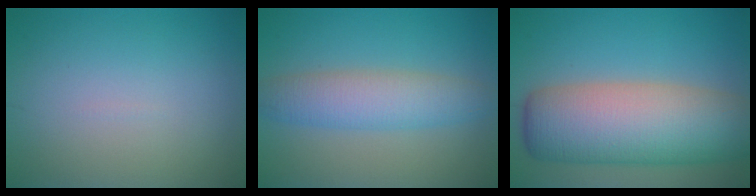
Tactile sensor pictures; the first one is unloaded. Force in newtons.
{"total": 4.7, "press": 4.7, "slide": 0.1}
{"total": 11.7, "press": 11.7, "slide": 0.6}